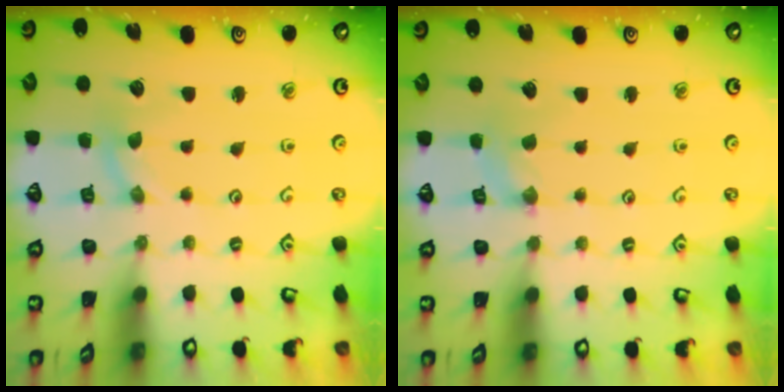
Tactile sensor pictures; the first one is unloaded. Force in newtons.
{"total": 0.6, "press": 0.6, "slide": 0.2}